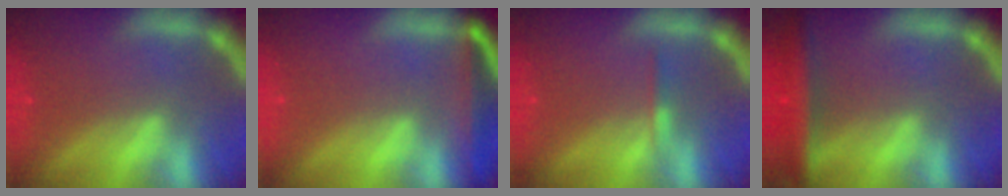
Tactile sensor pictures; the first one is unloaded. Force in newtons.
{"total": 4.4}
{"total": 0.9}
{"total": 6.0}